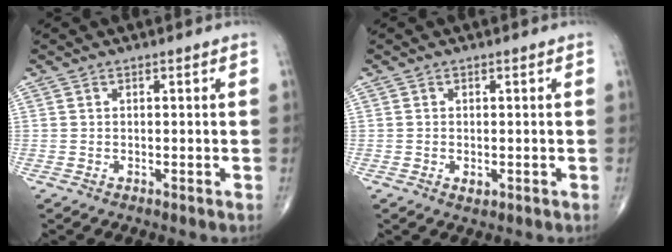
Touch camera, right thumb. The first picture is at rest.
{"total": 1.2, "force": [-0.3, 0.8, 0.9], "torque": [-0.012, -0.003, -0.003]}